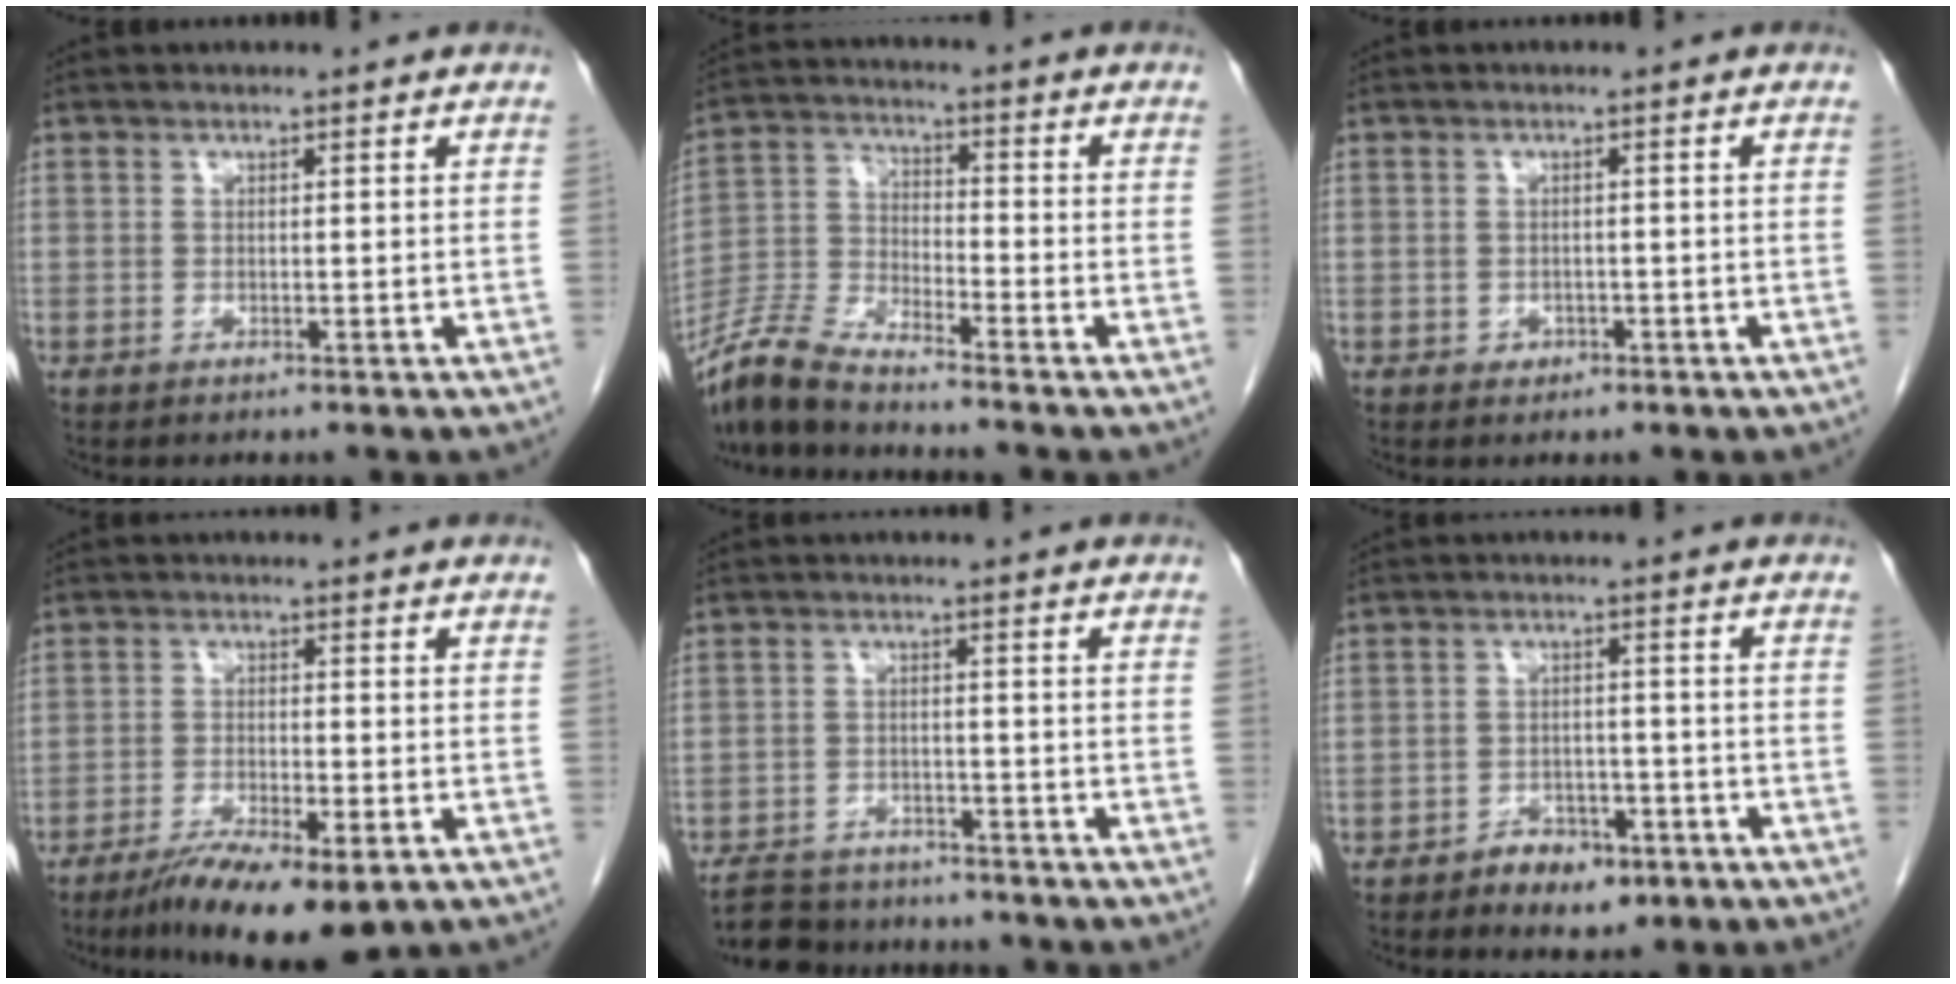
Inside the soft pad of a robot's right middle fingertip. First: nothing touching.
{"total": 8.1, "force": [-7.6, 0.3, 3.0], "torque": [-0.074, -0.013, -0.155]}
{"total": 1.3, "force": [-0.6, 1.1, 0.4], "torque": [-0.003, 0.005, -0.005]}
{"total": 10.4, "force": [-6.4, 2.0, 7.9], "torque": [-0.129, -0.023, -0.102]}
{"total": 8.9, "force": [-8.0, 3.3, 2.1], "torque": [-0.031, 0.004, -0.120]}
{"total": 5.3, "force": [-3.4, 2.9, 2.8], "torque": [-0.035, 0.007, -0.044]}